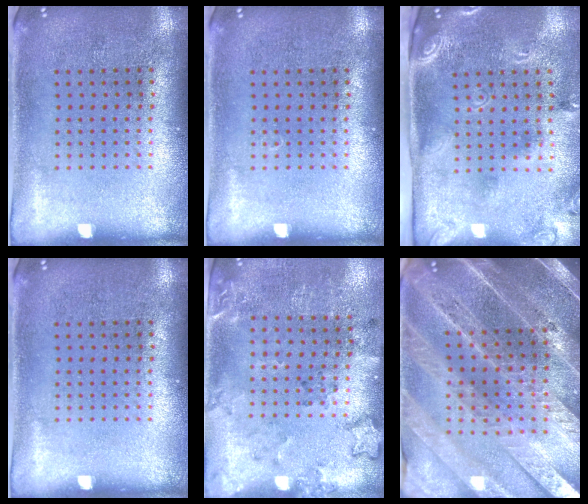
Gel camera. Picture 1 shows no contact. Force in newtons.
{"total": 0.0}
{"total": 2.5, "press": 1.7, "slide": 1.8}
{"total": 0.0}
{"total": 2.0, "press": 1.5, "slide": 1.4}
{"total": 5.0, "press": 4.3, "slide": 2.4}